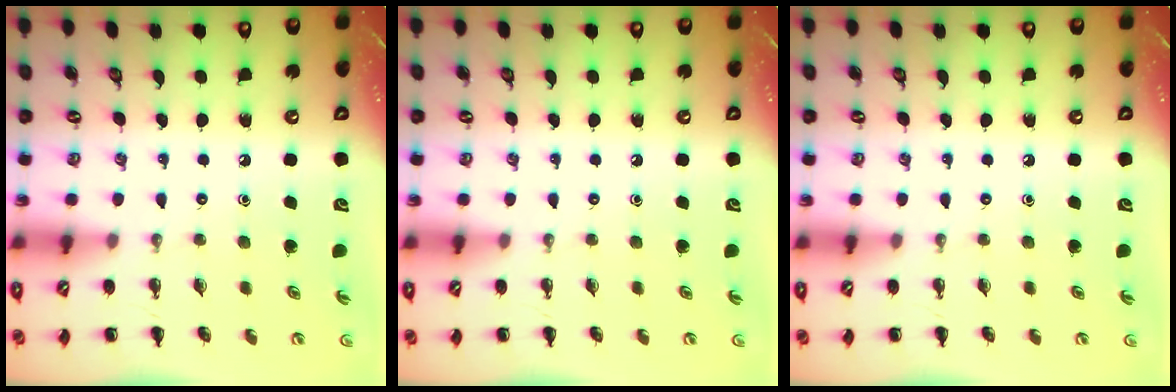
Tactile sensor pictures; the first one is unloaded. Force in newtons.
{"total": 0.0}
{"total": 0.0}